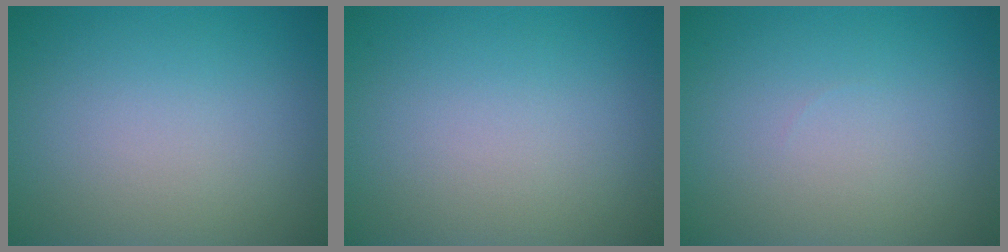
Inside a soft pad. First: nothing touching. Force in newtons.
{"total": 0.0}
{"total": 0.5, "press": 0.5, "slide": 0.0}